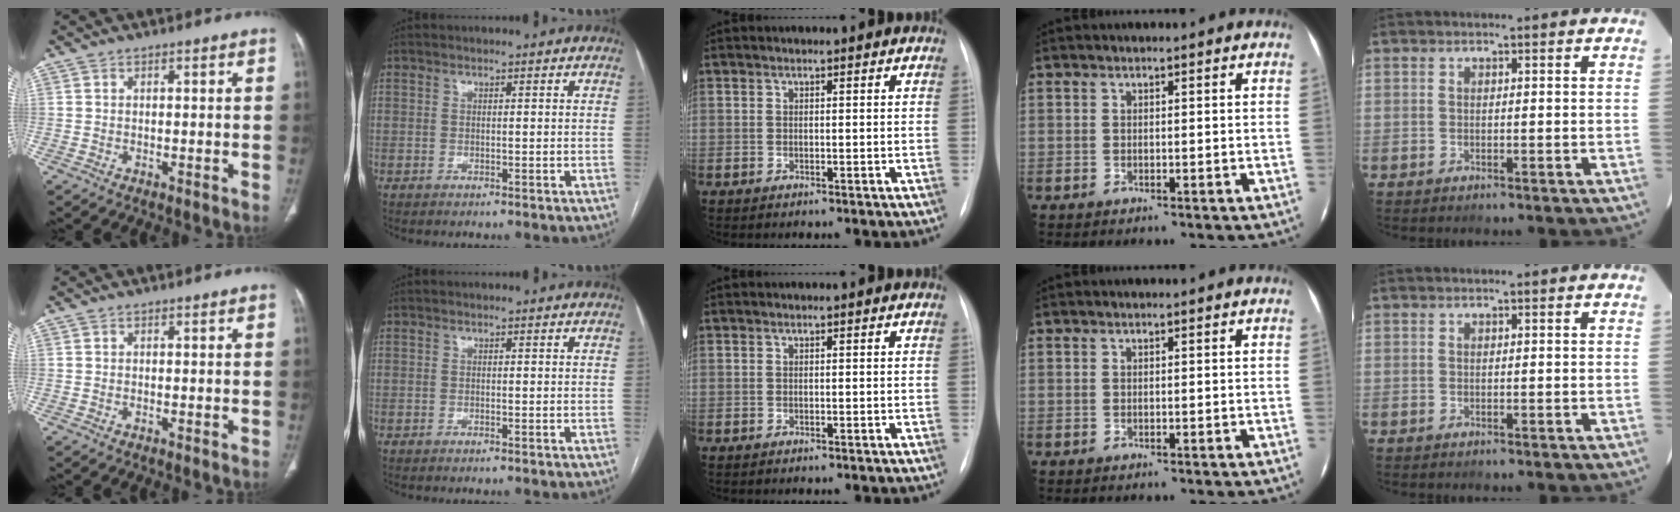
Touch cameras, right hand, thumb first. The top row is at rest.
{}